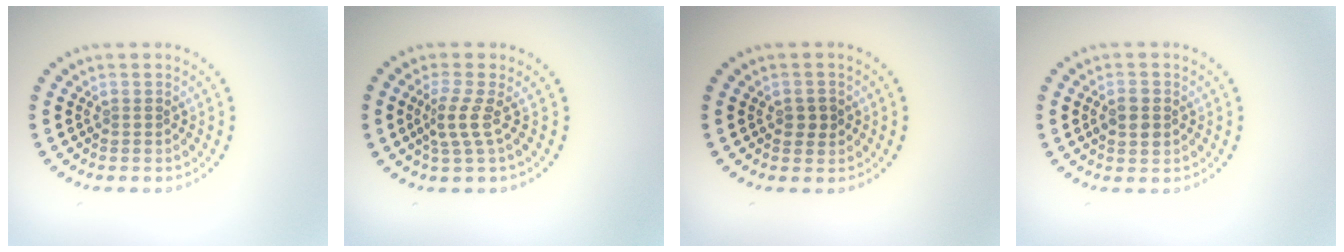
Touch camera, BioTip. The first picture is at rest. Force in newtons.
{"total": 2.3, "press": 1.5, "slide": 1.7}
{"total": 1.5, "press": 1.5, "slide": 0.1}
{"total": 2.1, "press": 2.1, "slide": 0.2}